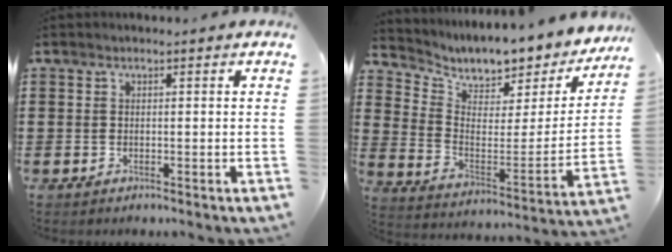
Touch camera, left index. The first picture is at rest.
{"total": 6.4, "force": [5.9, 1.7, 1.5], "torque": [-0.050, -0.059, 0.097]}